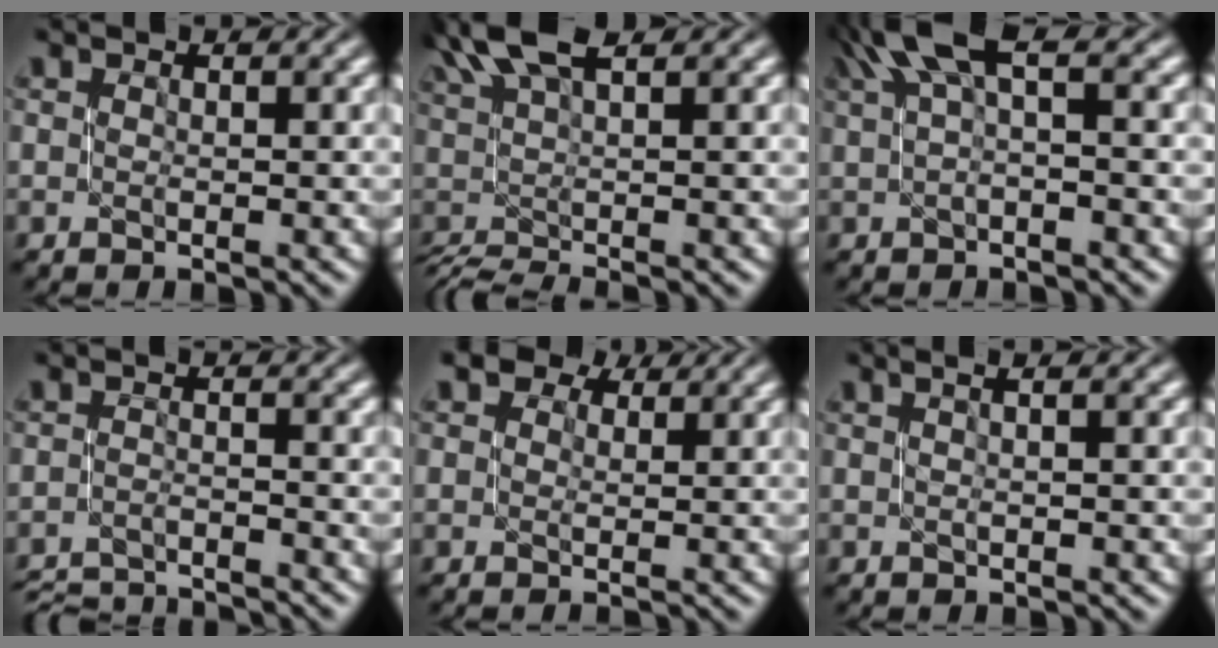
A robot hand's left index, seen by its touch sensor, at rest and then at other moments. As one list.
[{"total": 6.6, "force": [3.3, 1.8, 5.5], "torque": [-0.076, 0.014, 0.054]}, {"total": 4.6, "force": [2.0, 1.0, 4.0], "torque": [-0.077, 0.013, 0.036]}, {"total": 5.8, "force": [-5.8, 0.4, 0.8], "torque": [-0.009, -0.014, -0.092]}, {"total": 3.5, "force": [2.4, 1.8, 1.8], "torque": [-0.028, 0.013, 0.017]}, {"total": 1.1, "force": [0.4, 0.3, 1.0], "torque": [-0.015, 0.001, 0.002]}]